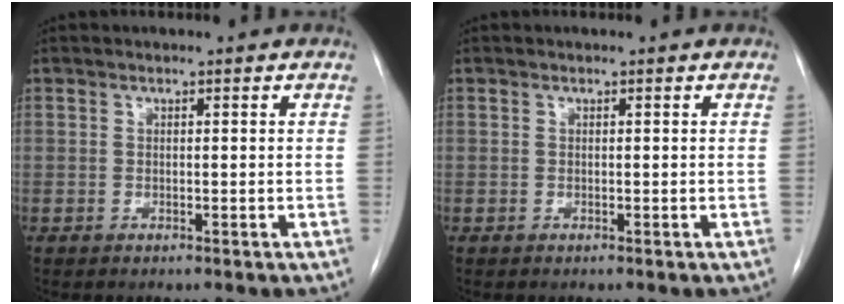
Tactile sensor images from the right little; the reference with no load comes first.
{"total": 0.0}